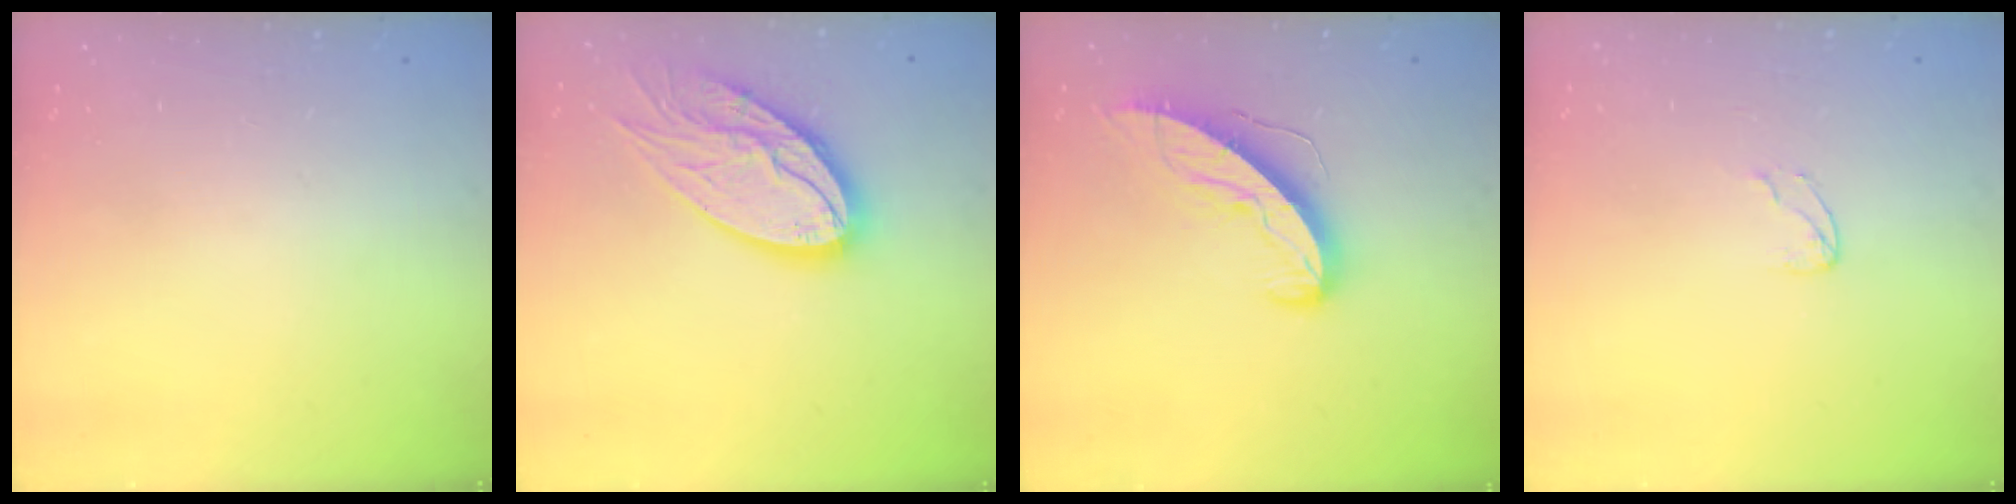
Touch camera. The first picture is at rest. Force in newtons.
{"total": 18.2, "press": 18.1, "slide": 1.7}
{"total": 11.6, "press": 11.5, "slide": 0.9}
{"total": 3.3, "press": 3.3, "slide": 0.3}